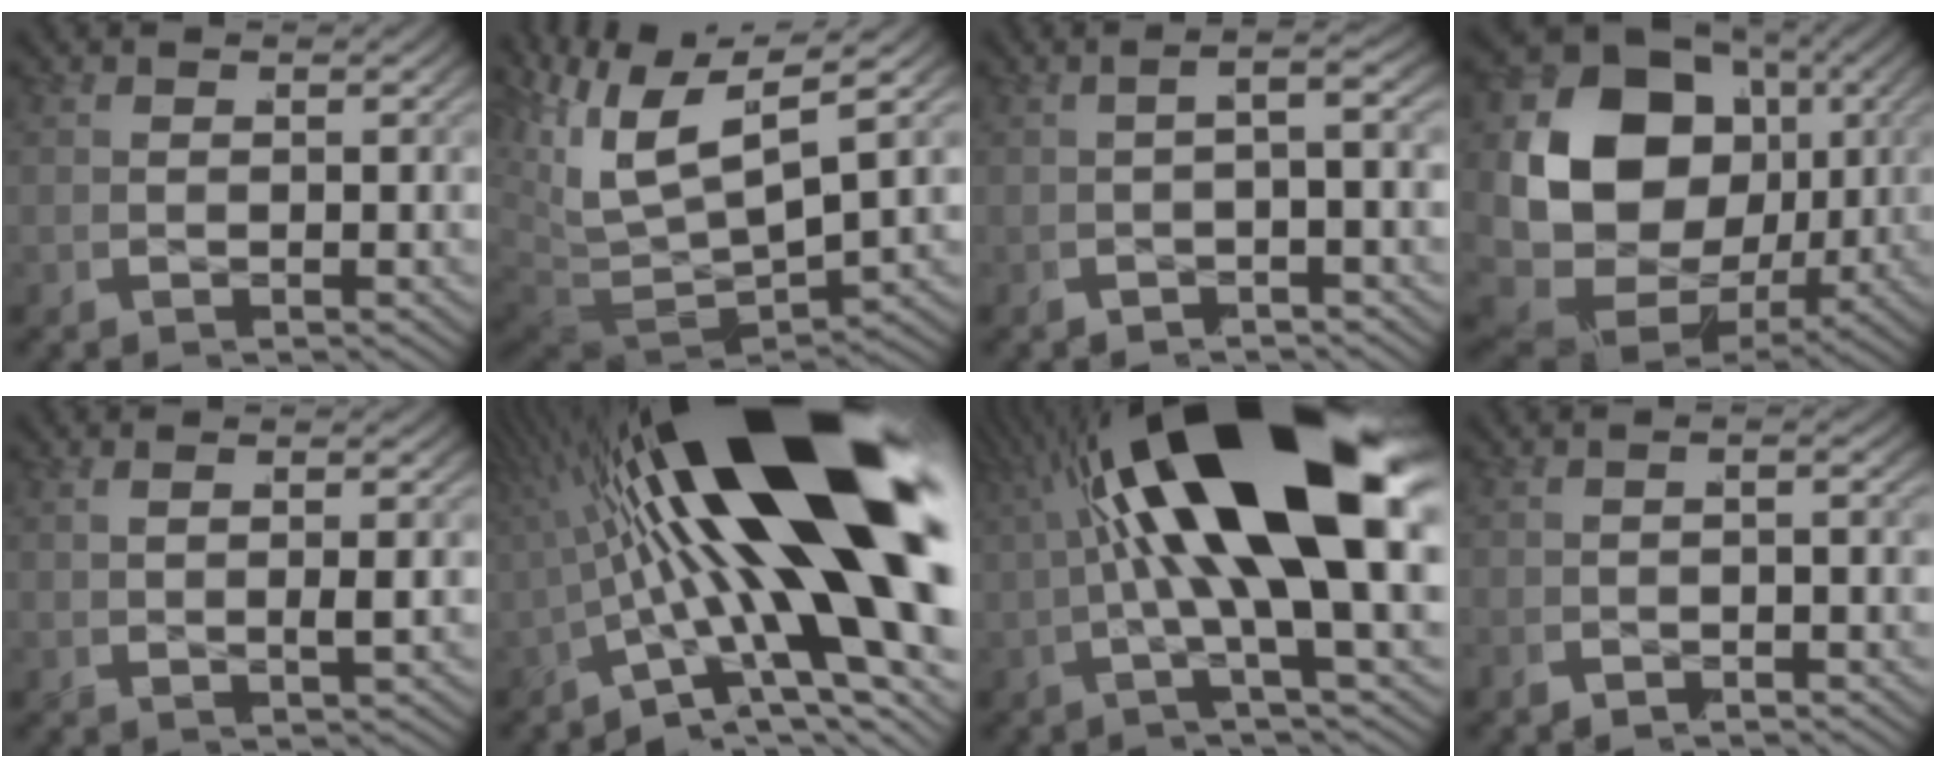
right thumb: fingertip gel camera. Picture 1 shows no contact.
{"total": 10.0, "force": [-0.9, 5.7, 8.1], "torque": [-0.192, -0.051, 0.003]}
{"total": 1.2, "force": [-0.5, -0.6, 0.9], "torque": [-0.030, 0.014, -0.012]}
{"total": 20.6, "force": [0.1, 15.1, 14.0], "torque": [-0.330, -0.045, 0.018]}
{"total": 1.1, "force": [0.4, -0.4, 0.9], "torque": [-0.023, 0.003, 0.011]}
{"total": 22.5, "force": [2.6, 8.7, 20.6], "torque": [-0.340, 0.016, 0.034]}
{"total": 19.8, "force": [2.3, 7.1, 18.4], "torque": [-0.311, 0.016, 0.033]}
{"total": 1.3, "force": [-1.3, 0.0, -0.1], "torque": [-0.009, 0.000, -0.028]}